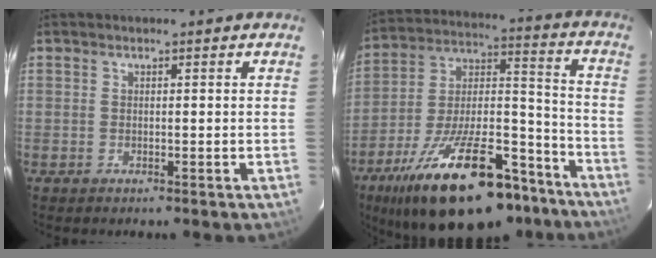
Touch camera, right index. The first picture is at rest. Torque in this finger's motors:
{"motor_torque": [1.69, -0.44, 1.05, 0.21]}